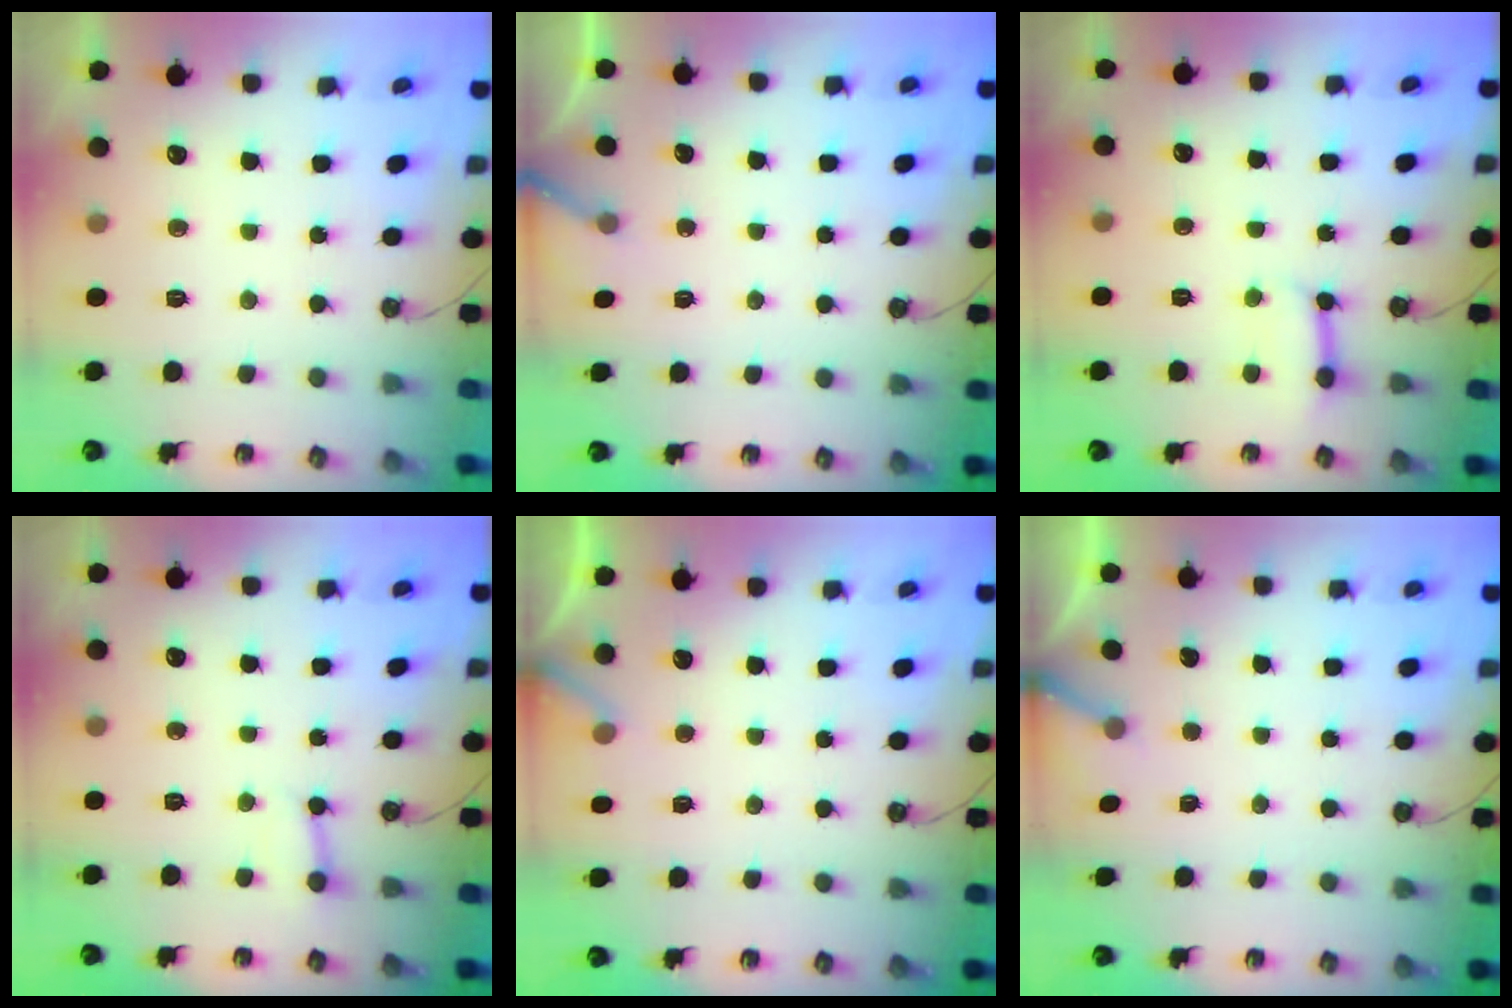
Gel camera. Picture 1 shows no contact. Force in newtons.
{"total": 4.6, "press": 4.6, "slide": 0.4}
{"total": 7.2, "press": 7.2, "slide": 0.7}
{"total": 2.7, "press": 2.7, "slide": 0.1}
{"total": 3.7, "press": 3.7, "slide": 0.3}
{"total": 2.7, "press": 2.7, "slide": 0.2}